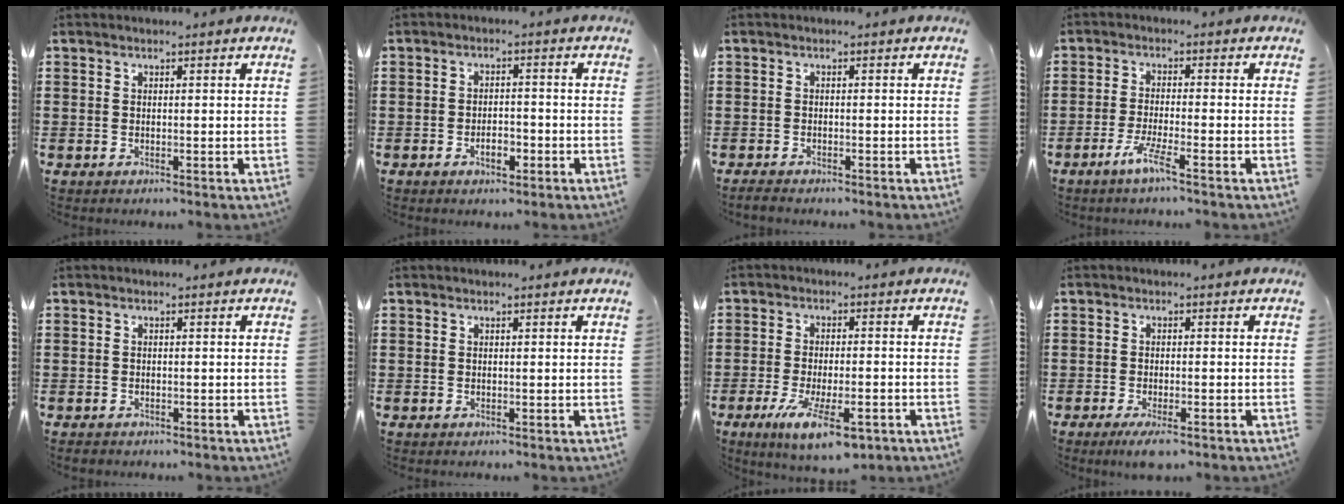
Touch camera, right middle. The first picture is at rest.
{"total": 3.4, "force": [-1.7, 1.5, 2.5], "torque": [-0.036, 0.002, -0.034]}
{"total": 0.9, "force": [-0.9, 0.1, 0.2], "torque": [-0.007, -0.003, -0.017]}
{"total": 4.3, "force": [-2.7, 0.1, 3.3], "torque": [-0.075, -0.010, -0.053]}
{"total": 0.6, "force": [-0.5, 0.2, 0.1], "torque": [-0.003, -0.003, -0.010]}
{"total": 0.0}
{"total": 8.3, "force": [-4.3, 2.8, 6.5], "torque": [-0.126, -0.004, -0.075]}
{"total": 2.5, "force": [-1.8, 0.4, 1.7], "torque": [-0.035, -0.003, -0.033]}